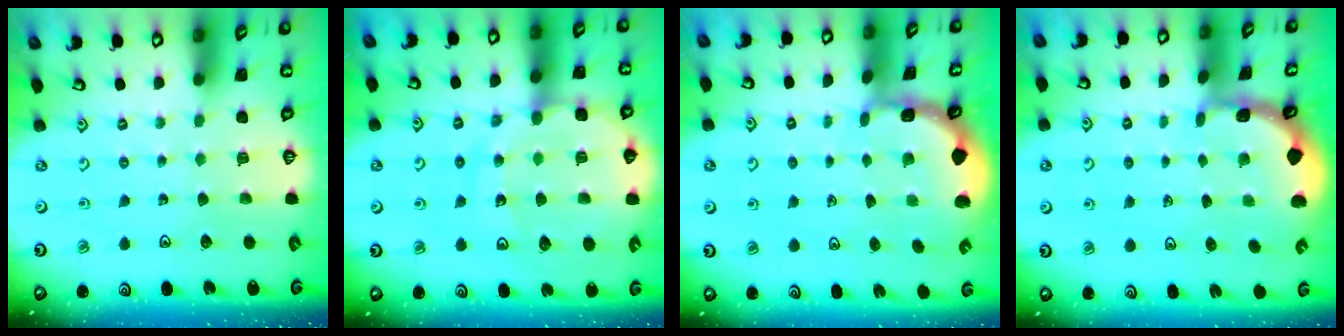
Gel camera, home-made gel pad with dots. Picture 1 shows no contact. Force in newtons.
{"total": 15.6, "press": 15.4, "slide": 2.7}
{"total": 1.4, "press": 1.4, "slide": 0.1}
{"total": 1.5, "press": 1.5, "slide": 0.2}